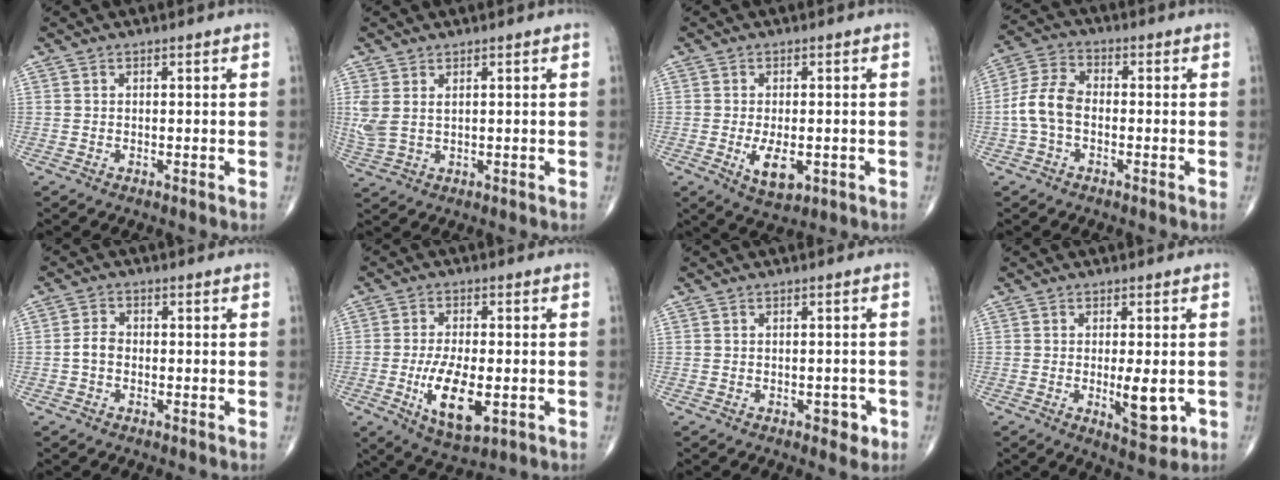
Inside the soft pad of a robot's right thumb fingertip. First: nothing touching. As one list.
[{"total": 4.5, "force": [1.3, 2.4, 3.5], "torque": [-0.100, 0.001, 0.036]}, {"total": 6.1, "force": [-1.5, 3.1, 5.1], "torque": [-0.081, -0.010, -0.017]}, {"total": 7.6, "force": [-1.4, 4.8, 5.8], "torque": [-0.120, 0.025, -0.038]}, {"total": 2.0, "force": [-0.5, 1.4, 1.3], "torque": [-0.021, 0.006, -0.014]}, {"total": 11.1, "force": [-2.7, 4.8, 9.6], "torque": [-0.167, -0.009, -0.039]}, {"total": 2.7, "force": [-1.1, 1.6, 1.9], "torque": [-0.010, 0.006, -0.012]}, {"total": 6.5, "force": [-1.0, 2.3, 6.1], "torque": [-0.083, -0.014, -0.008]}]